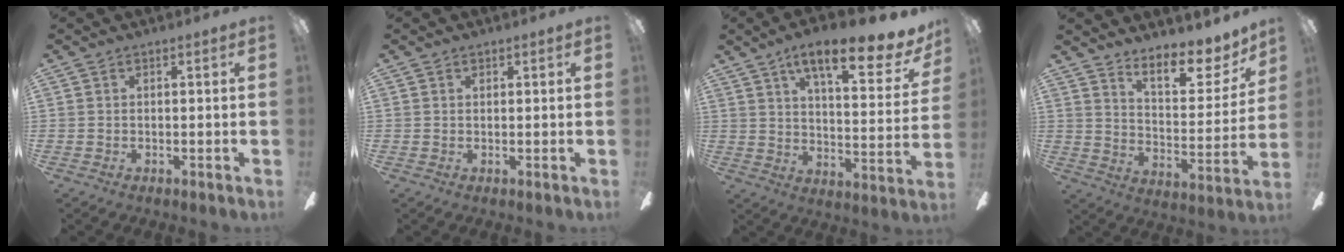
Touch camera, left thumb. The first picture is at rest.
{"total": 0.6, "force": [0.3, 0.4, 0.2], "torque": [-0.005, 0.001, 0.006]}
{"total": 16.1, "force": [11.1, 4.7, 10.6], "torque": [-0.158, -0.066, 0.179]}
{"total": 11.7, "force": [9.5, 4.2, 5.4], "torque": [-0.074, -0.078, 0.163]}